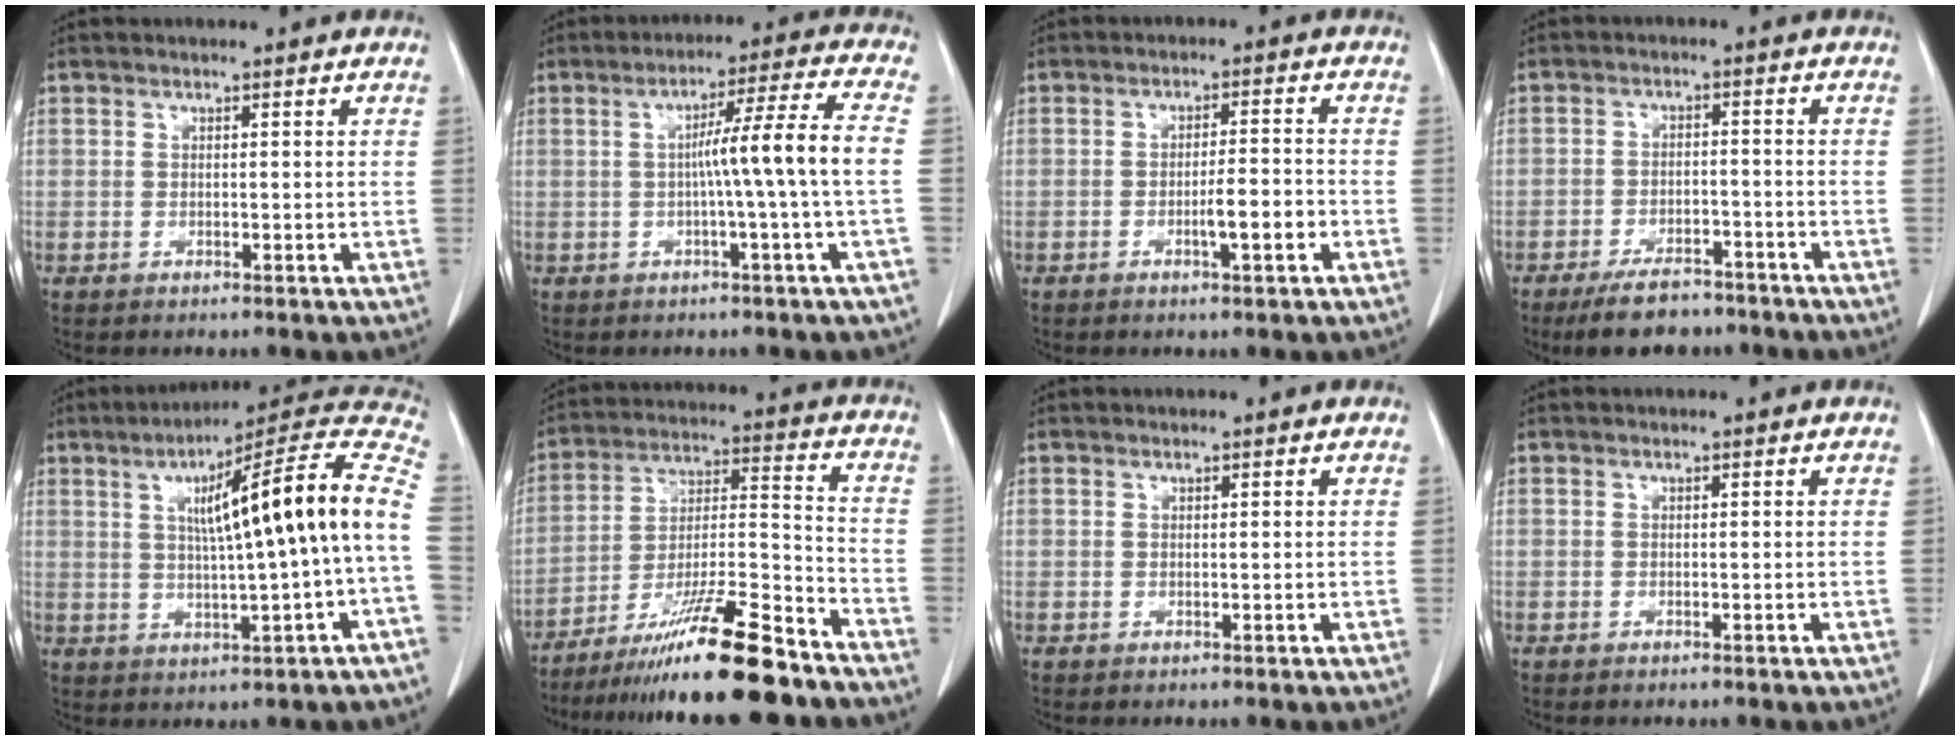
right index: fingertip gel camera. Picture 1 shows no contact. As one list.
[{"total": 9.2, "force": [-0.7, -2.0, 8.9], "torque": [-0.140, 0.014, -0.006]}, {"total": 4.5, "force": [-1.7, 0.5, 4.1], "torque": [-0.064, 0.000, -0.026]}, {"total": 7.4, "force": [-5.9, 2.9, 3.4], "torque": [-0.057, -0.003, -0.097]}, {"total": 19.4, "force": [1.6, 0.1, 19.3], "torque": [-0.257, 0.037, 0.017]}, {"total": 18.4, "force": [-14.6, 0.5, 11.2], "torque": [-0.199, -0.014, -0.246]}, {"total": 0.0}, {"total": 0.0}]